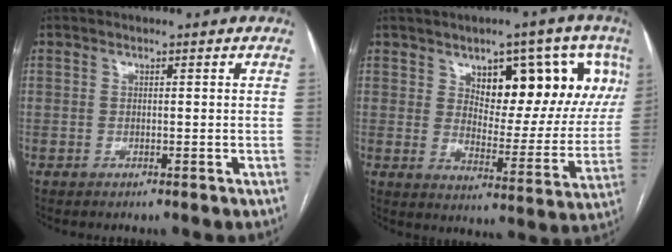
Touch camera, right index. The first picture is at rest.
{"total": 16.3, "force": [7.2, 7.2, 12.7], "torque": [-0.149, 0.009, 0.106]}